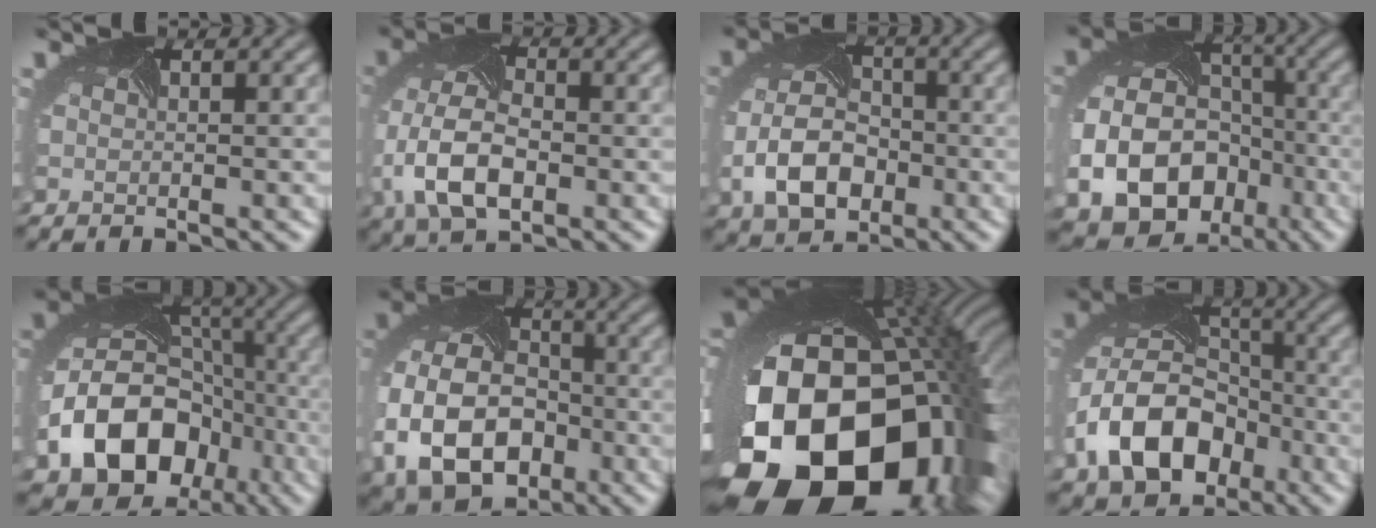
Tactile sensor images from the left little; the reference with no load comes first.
{"total": 7.4, "force": [-2.3, 4.4, 5.5], "torque": [-0.131, -0.010, -0.049]}
{"total": 6.8, "force": [-2.4, 4.7, 4.4], "torque": [-0.097, -0.016, -0.040]}
{"total": 18.0, "force": [-6.5, 14.7, 8.0], "torque": [-0.168, -0.068, -0.092]}
{"total": 14.4, "force": [-5.6, 11.1, 7.4], "torque": [-0.143, -0.027, -0.090]}
{"total": 12.7, "force": [-4.5, 8.9, 7.9], "torque": [-0.173, -0.035, -0.079]}
{"total": 22.6, "force": [-7.8, 14.8, 15.2], "torque": [-0.306, -0.092, -0.089]}
{"total": 10.8, "force": [-4.5, 7.4, 6.4], "torque": [-0.135, -0.011, -0.084]}